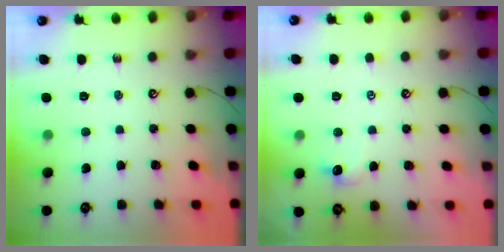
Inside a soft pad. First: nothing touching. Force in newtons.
{"total": 1.0, "press": 0.8, "slide": 0.6}